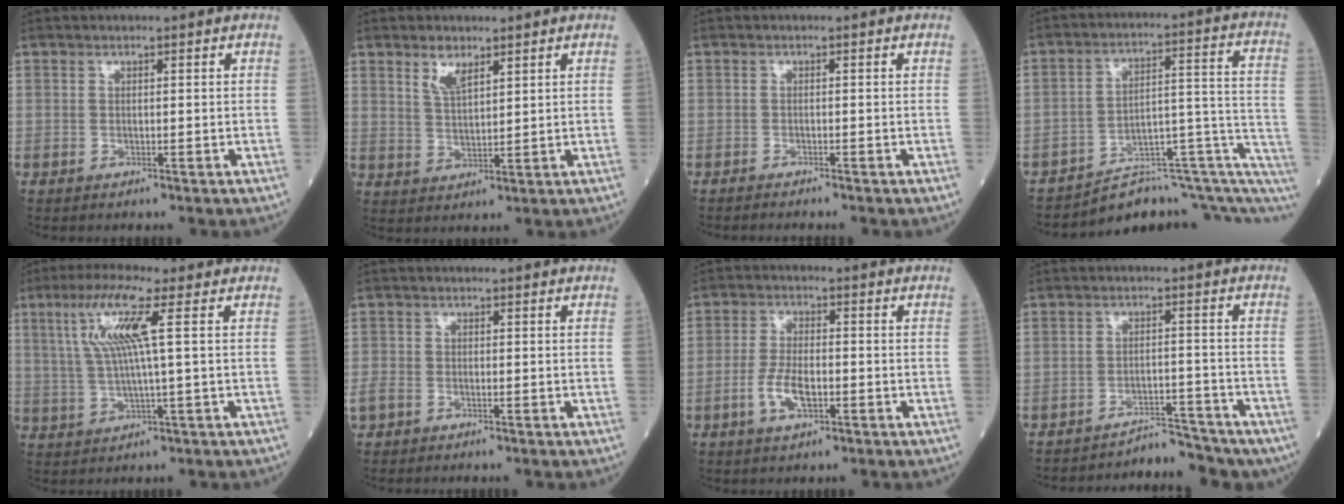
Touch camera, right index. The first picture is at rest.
{"total": 3.8, "force": [2.5, 1.3, 2.5], "torque": [-0.052, 0.001, 0.052]}
{"total": 2.6, "force": [-2.4, -0.1, 1.0], "torque": [-0.016, -0.002, -0.031]}
{"total": 13.5, "force": [-11.1, 2.9, 7.2], "torque": [-0.071, 0.087, -0.147]}
{"total": 8.5, "force": [2.6, -0.4, 8.1], "torque": [-0.169, 0.015, 0.053]}
{"total": 2.8, "force": [-1.6, 1.8, 1.4], "torque": [-0.036, 0.001, -0.029]}
{"total": 5.6, "force": [-2.1, 2.1, 4.7], "torque": [-0.100, 0.000, -0.038]}
{"total": 6.9, "force": [-6.7, 1.5, 0.3], "torque": [0.006, 0.031, -0.095]}